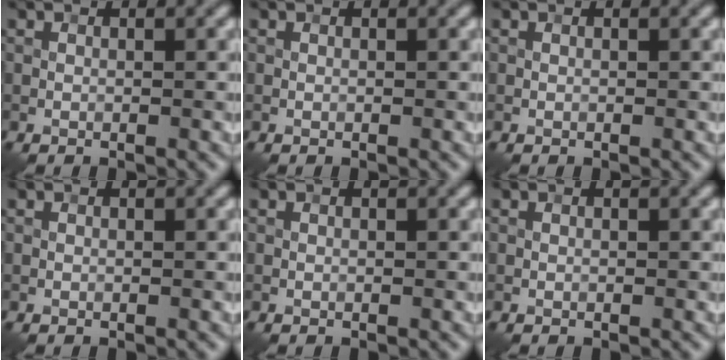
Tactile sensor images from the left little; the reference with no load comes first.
{"total": 0.0}
{"total": 0.0}
{"total": 0.0}
{"total": 0.0}
{"total": 0.0}